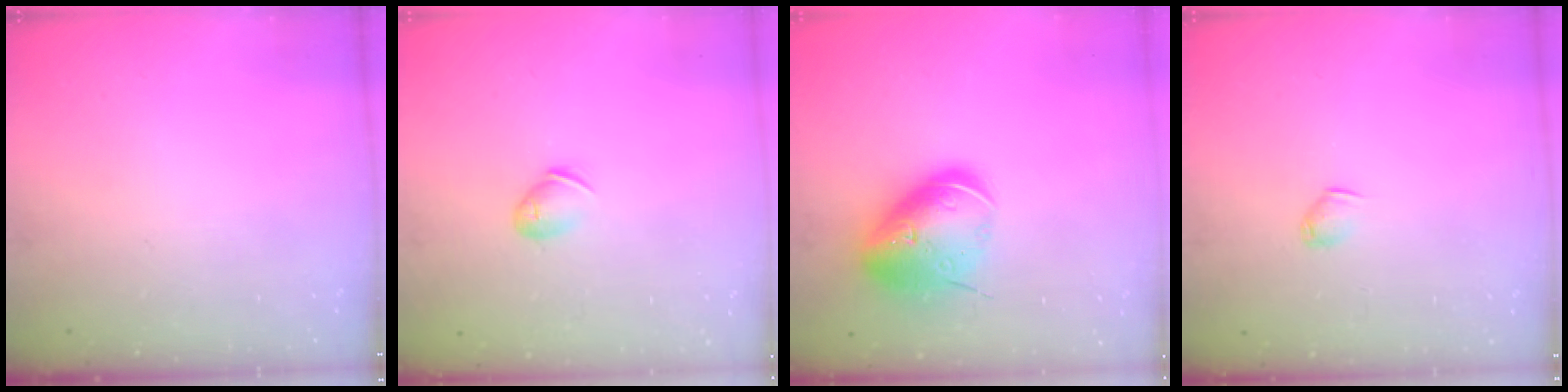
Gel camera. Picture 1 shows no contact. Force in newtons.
{"total": 6.5, "press": 6.4, "slide": 0.9}
{"total": 18.4, "press": 18.1, "slide": 3.1}
{"total": 2.8, "press": 2.7, "slide": 0.6}